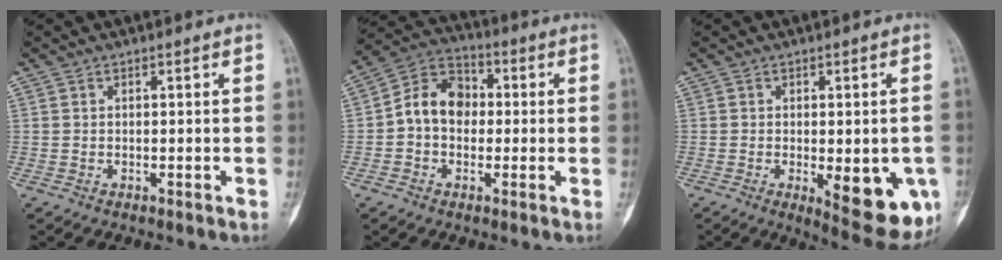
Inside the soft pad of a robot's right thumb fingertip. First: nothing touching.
{"total": 9.9, "force": [-0.2, 7.6, 6.3], "torque": [-0.091, 0.034, -0.017]}
{"total": 12.6, "force": [-3.5, 4.8, 11.2], "torque": [-0.119, -0.013, -0.031]}